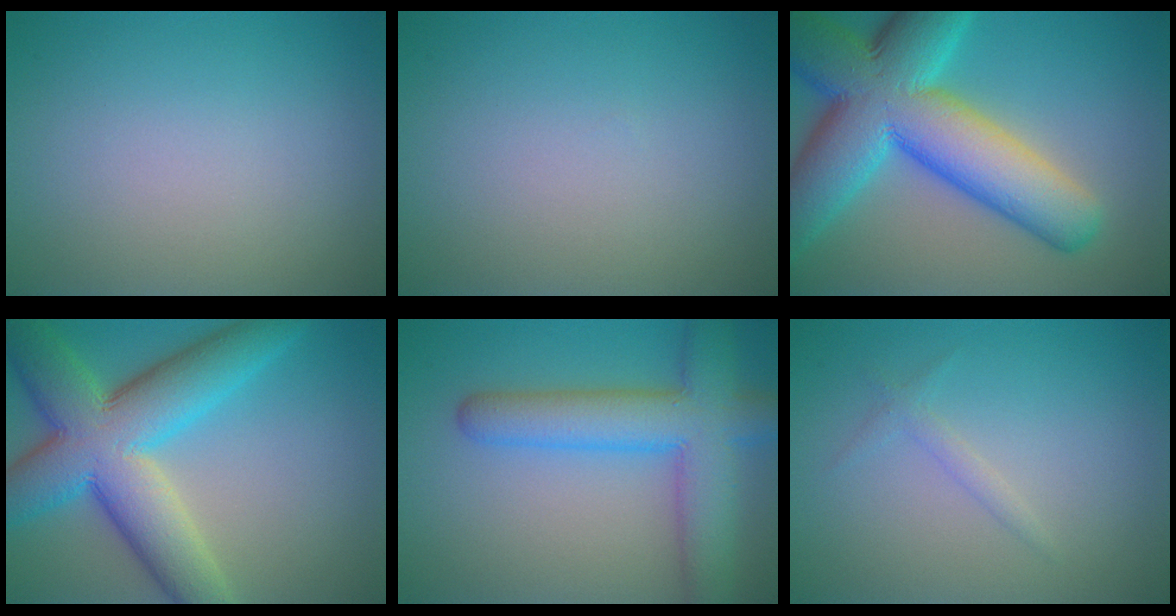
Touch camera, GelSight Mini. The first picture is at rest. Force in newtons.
{"total": 0.0}
{"total": 14.3, "press": 14.2, "slide": 0.4}
{"total": 11.5, "press": 11.5, "slide": 0.4}
{"total": 7.7, "press": 7.7, "slide": 0.5}
{"total": 1.1, "press": 1.1, "slide": 0.1}